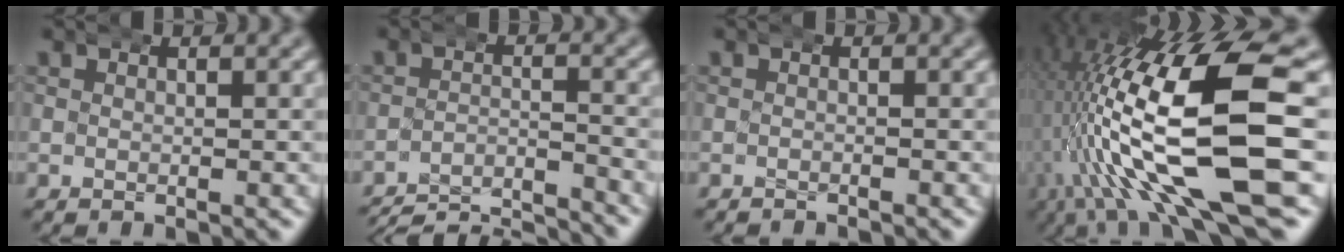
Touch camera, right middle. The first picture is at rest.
{"total": 12.7, "force": [-12.1, 3.0, 2.1], "torque": [-0.025, -0.038, -0.189]}
{"total": 1.2, "force": [-1.2, 0.2, 0.0], "torque": [-0.010, -0.002, -0.021]}
{"total": 17.0, "force": [-1.8, 7.1, 15.3], "torque": [-0.270, -0.013, -0.022]}